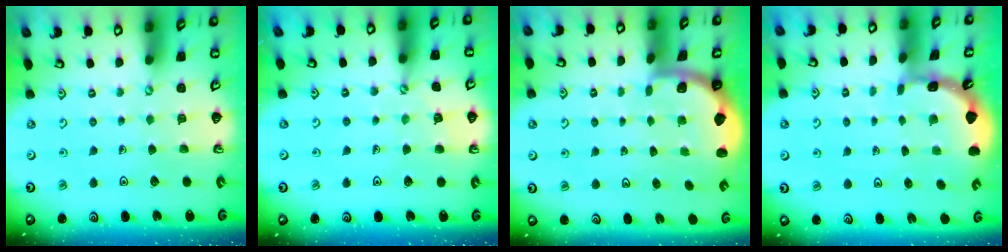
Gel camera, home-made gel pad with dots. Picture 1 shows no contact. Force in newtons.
{"total": 3.3, "press": 3.2, "slide": 0.4}
{"total": 1.9, "press": 1.8, "slide": 0.6}
{"total": 1.7, "press": 1.7, "slide": 0.1}